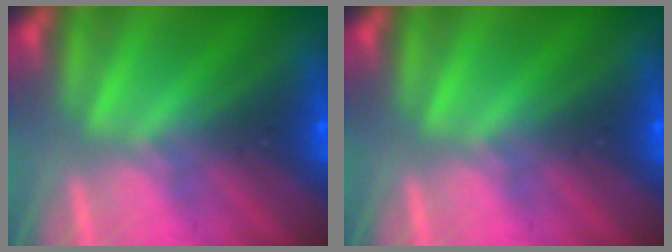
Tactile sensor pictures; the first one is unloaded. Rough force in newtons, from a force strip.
{"total": 0.0}